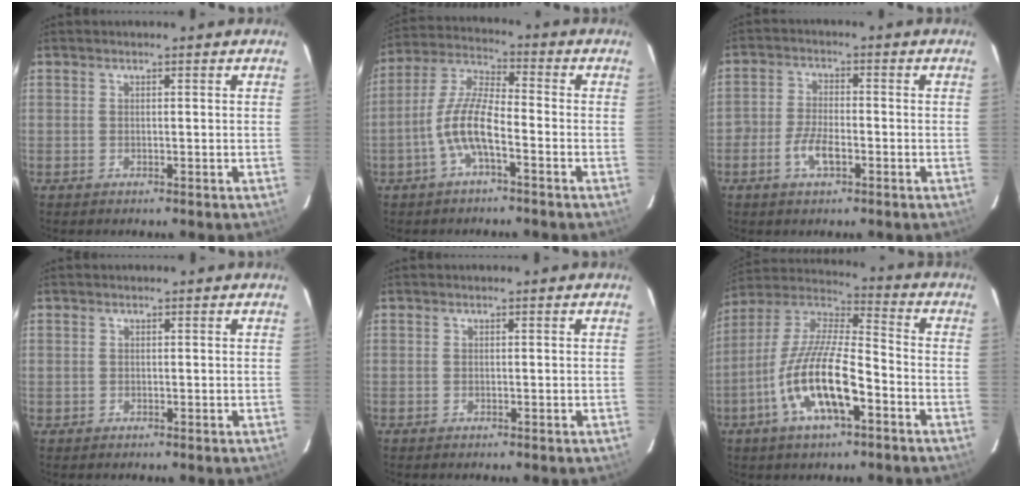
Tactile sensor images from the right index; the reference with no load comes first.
{"total": 8.8, "force": [-3.7, 2.2, 7.7], "torque": [-0.170, 0.010, -0.074]}
{"total": 5.2, "force": [-2.4, 2.2, 4.0], "torque": [-0.089, 0.003, -0.049]}
{"total": 0.5, "force": [0.0, 0.5, -0.1], "torque": [0.004, 0.003, 0.000]}
{"total": 0.0}
{"total": 16.2, "force": [-6.7, 4.7, 14.0], "torque": [-0.284, -0.009, -0.132]}